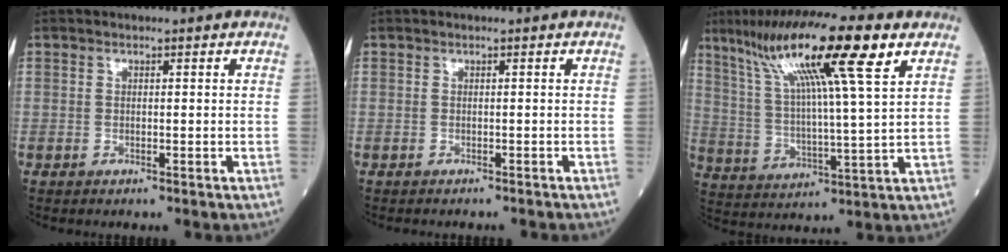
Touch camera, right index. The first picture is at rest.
{"total": 3.6, "force": [-3.3, 0.9, 1.2], "torque": [-0.014, -0.007, -0.036]}
{"total": 17.8, "force": [9.9, 0.6, 14.8], "torque": [-0.270, 0.033, 0.169]}